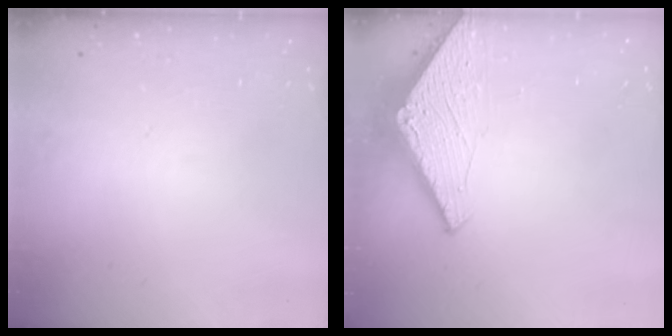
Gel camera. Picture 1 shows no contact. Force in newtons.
{"total": 3.0, "press": 3.0, "slide": 0.2}